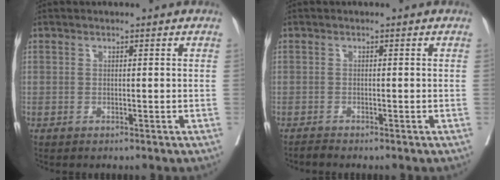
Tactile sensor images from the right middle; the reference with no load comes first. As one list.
[{"total": 0.7, "force": [-0.6, -0.2, 0.0], "torque": [-0.005, -0.004, -0.014]}]